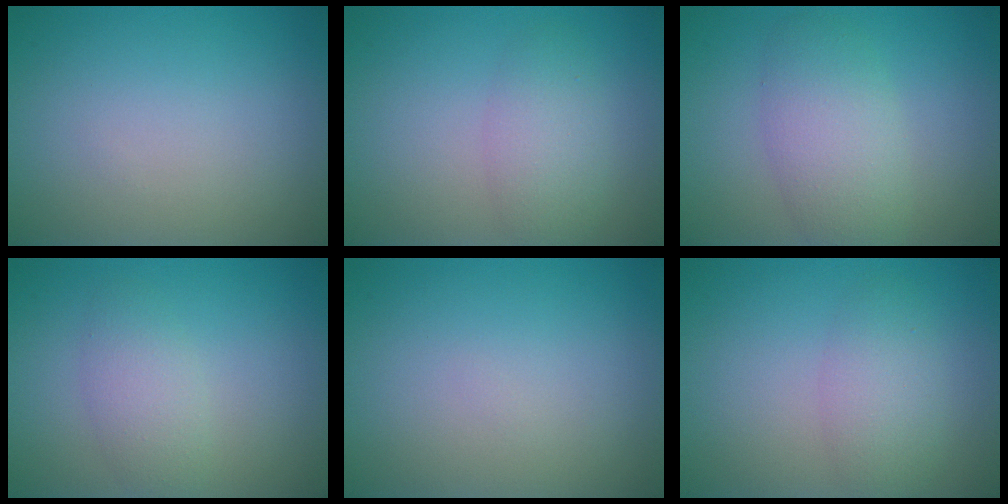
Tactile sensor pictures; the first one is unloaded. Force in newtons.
{"total": 2.9, "press": 2.9, "slide": 0.2}
{"total": 4.6, "press": 4.6, "slide": 0.2}
{"total": 2.5, "press": 2.5, "slide": 0.1}
{"total": 0.0}
{"total": 2.9, "press": 2.9, "slide": 0.2}